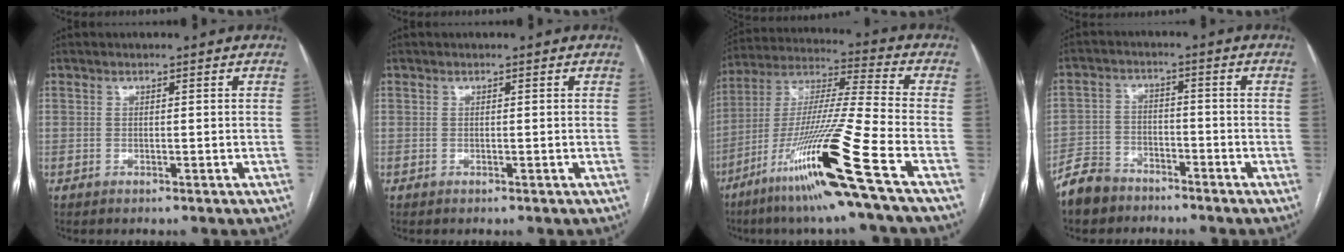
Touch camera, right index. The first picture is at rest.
{"total": 0.0}
{"total": 20.9, "force": [-10.7, -1.8, 17.9], "torque": [-0.356, -0.042, -0.202]}
{"total": 6.5, "force": [-5.4, 3.4, 1.3], "torque": [-0.033, -0.003, -0.107]}